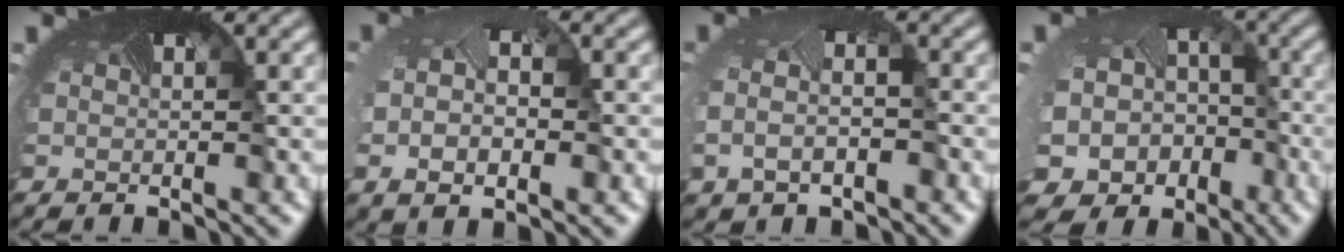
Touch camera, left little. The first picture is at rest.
{"total": 5.2, "force": [0.0, 3.1, 4.2], "torque": [-0.085, -0.003, 0.002]}
{"total": 3.6, "force": [-0.9, 2.2, 2.7], "torque": [-0.079, -0.020, -0.012]}
{"total": 14.0, "force": [-6.8, 11.5, 4.2], "torque": [-0.123, -0.066, -0.096]}